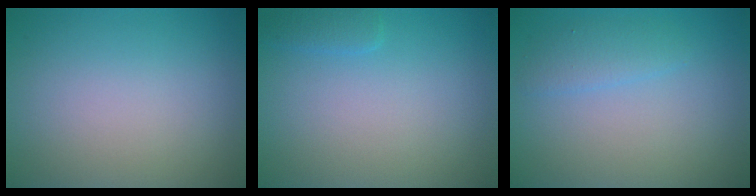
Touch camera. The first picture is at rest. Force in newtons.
{"total": 1.0, "press": 1.0, "slide": 0.1}
{"total": 1.6, "press": 1.6, "slide": 0.1}